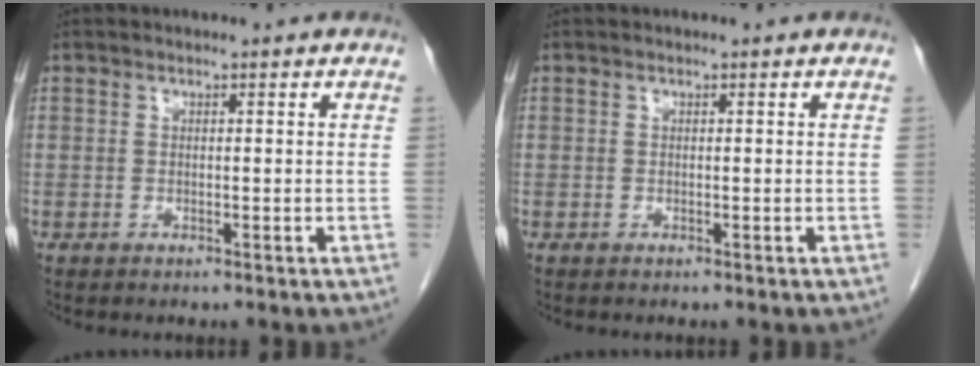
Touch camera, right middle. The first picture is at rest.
{"total": 0.0}